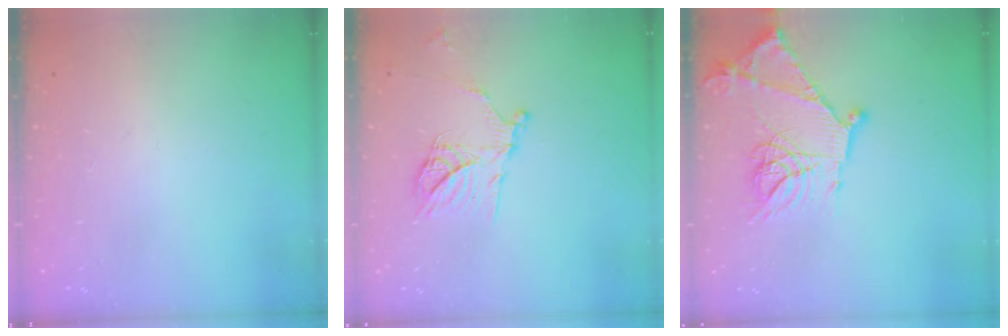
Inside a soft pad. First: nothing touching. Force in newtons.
{"total": 13.6, "press": 13.5, "slide": 1.3}
{"total": 16.5, "press": 16.4, "slide": 1.1}